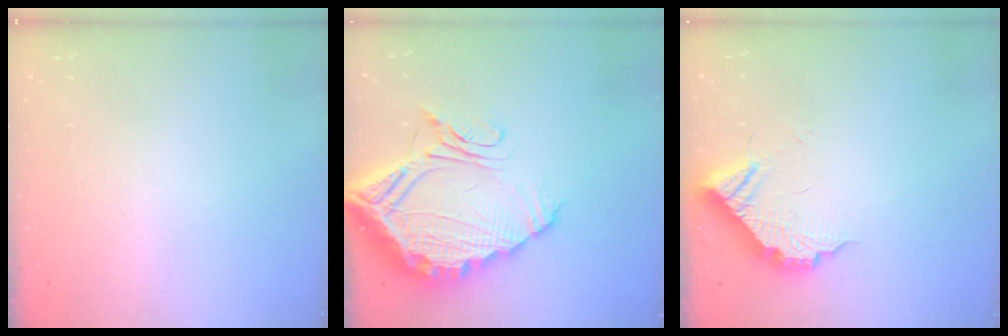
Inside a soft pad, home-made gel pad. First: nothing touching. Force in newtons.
{"total": 20.5, "press": 20.4, "slide": 1.9}
{"total": 10.4, "press": 10.4, "slide": 0.4}